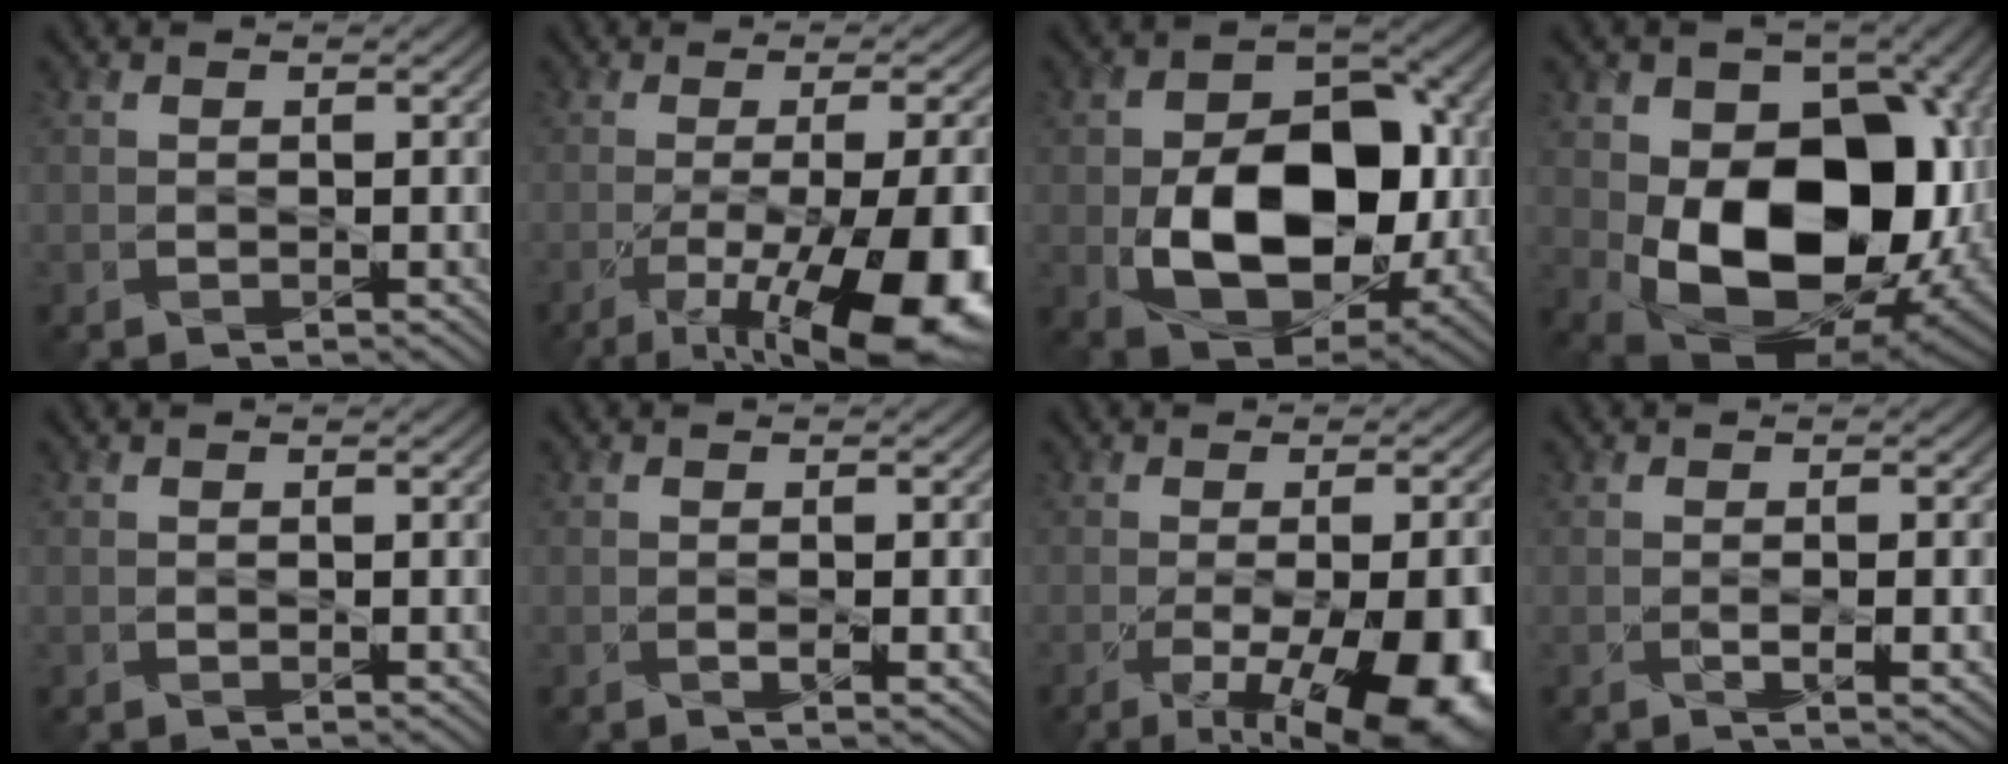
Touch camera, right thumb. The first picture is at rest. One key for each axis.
{"total": 17.4, "fx": -6.5, "fy": 5.1, "fz": 15.3, "tx": -0.210, "ty": -0.014, "tz": -0.091}
{"total": 14.7, "fx": -2.3, "fy": 9.9, "fz": 10.6, "tx": -0.165, "ty": -0.016, "tz": -0.037}
{"total": 17.8, "fx": -1.1, "fy": 12.3, "fz": 12.8, "tx": -0.194, "ty": -0.050, "tz": -0.002}
{"total": 0.0}
{"total": 1.1, "fx": -0.3, "fy": 0.0, "fz": 1.1, "tx": -0.019, "ty": -0.001, "tz": -0.006}
{"total": 14.9, "fx": -5.5, "fy": 5.3, "fz": 12.8, "tx": -0.158, "ty": -0.036, "tz": -0.056}
{"total": 1.8, "fx": -0.5, "fy": 0.2, "fz": 1.7, "tx": -0.030, "ty": -0.002, "tz": -0.009}